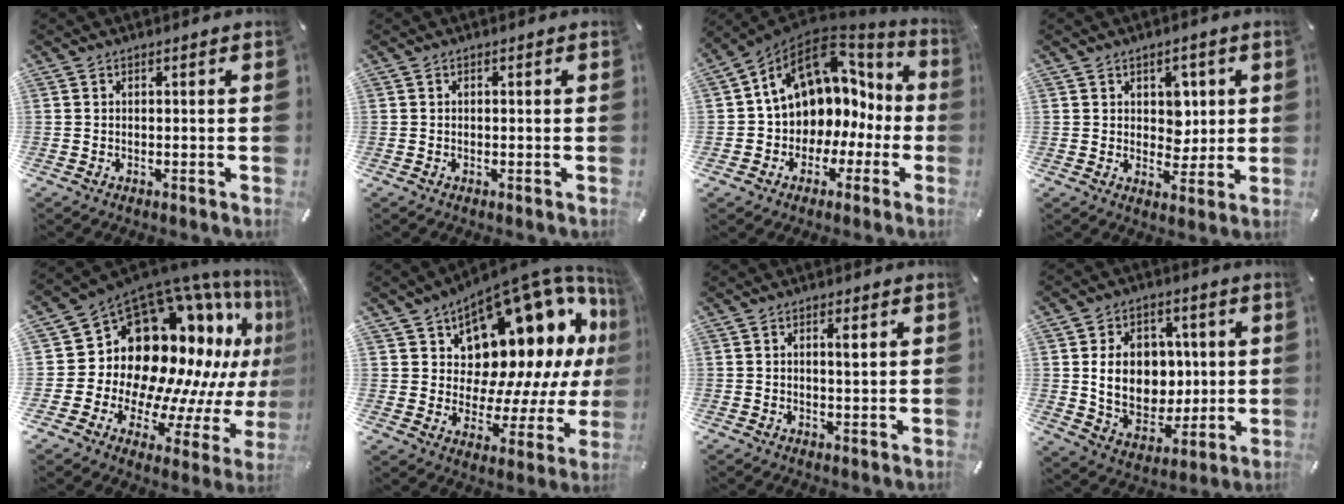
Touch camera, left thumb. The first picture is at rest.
{"total": 0.0}
{"total": 12.1, "force": [4.5, 9.7, 5.7], "torque": [-0.106, -0.040, 0.083]}
{"total": 6.0, "force": [1.9, 5.1, 2.6], "torque": [-0.020, -0.007, 0.026]}
{"total": 21.4, "force": [8.7, 14.6, 13.1], "torque": [-0.200, -0.127, 0.183]}
{"total": 18.3, "force": [11.5, 10.8, 9.2], "torque": [-0.104, -0.121, 0.203]}
{"total": 2.4, "force": [0.7, 0.8, 2.1], "torque": [-0.037, 0.000, 0.008]}
{"total": 14.3, "force": [1.9, 11.8, 7.8], "torque": [-0.134, 0.004, 0.046]}